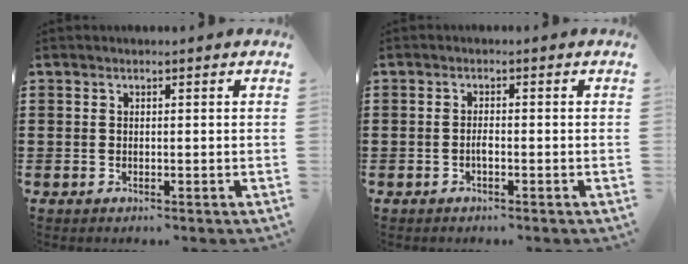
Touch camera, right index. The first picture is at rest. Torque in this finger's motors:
{"motor_torque": [1.09, 1.05, 0.04, 0.02]}